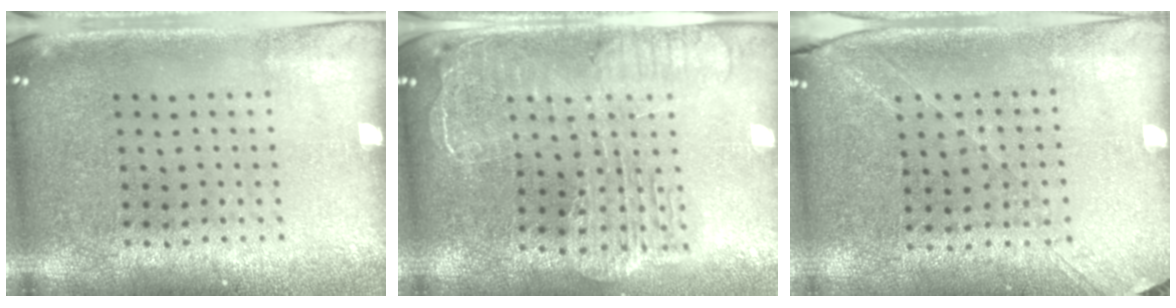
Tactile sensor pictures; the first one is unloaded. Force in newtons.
{"total": 2.5, "press": 2.2, "slide": 1.2}
{"total": 1.3, "press": 1.2, "slide": 0.5}